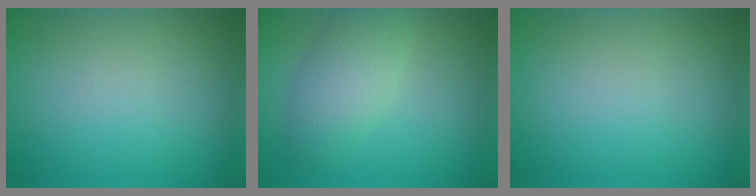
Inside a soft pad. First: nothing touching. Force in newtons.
{"total": 3.8, "press": 3.8, "slide": 0.1}
{"total": 0.0}